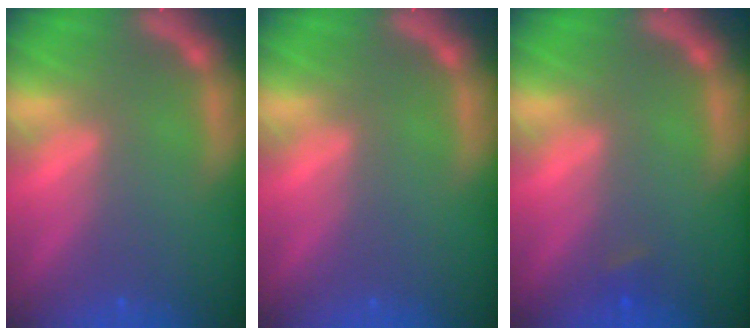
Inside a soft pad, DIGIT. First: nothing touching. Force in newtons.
{"total": 0.0}
{"total": 0.9}